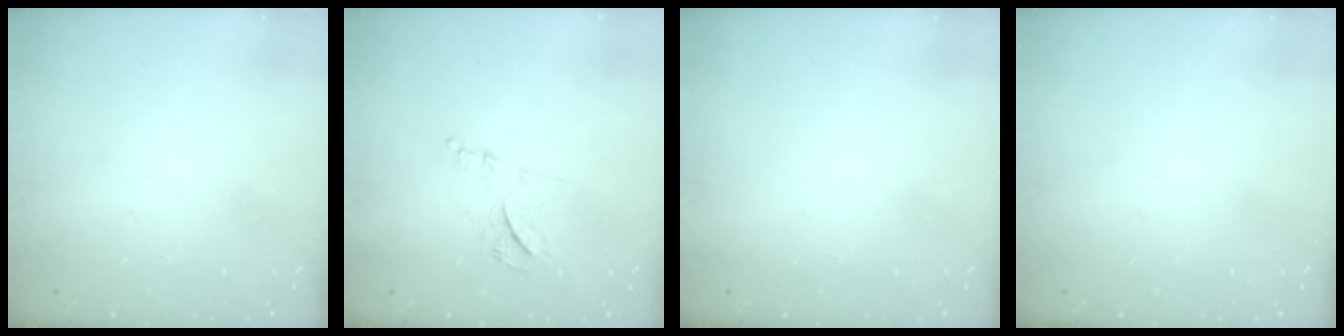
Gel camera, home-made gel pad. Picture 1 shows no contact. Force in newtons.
{"total": 9.1, "press": 9.1, "slide": 0.5}
{"total": 1.5, "press": 1.5, "slide": 0.1}
{"total": 0.0}